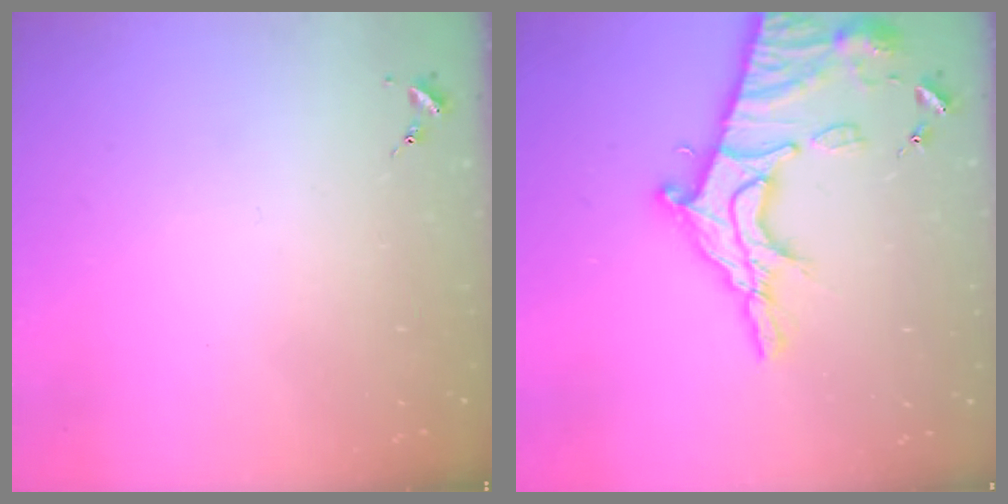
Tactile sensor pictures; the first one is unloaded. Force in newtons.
{"total": 19.8, "press": 19.8, "slide": 1.8}